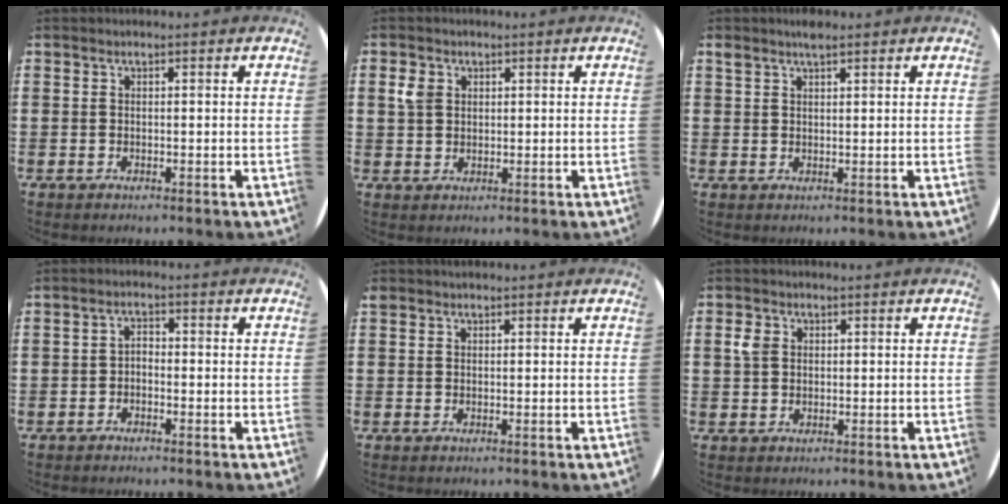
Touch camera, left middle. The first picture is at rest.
{"total": 2.8, "force": [1.4, 2.1, 1.0], "torque": [-0.018, 0.004, 0.026]}
{"total": 2.1, "force": [1.8, 0.6, 1.0], "torque": [-0.021, 0.004, 0.032]}
{"total": 1.1, "force": [-0.8, 0.5, 0.6], "torque": [-0.015, 0.002, -0.017]}
{"total": 0.8, "force": [0.7, 0.3, -0.1], "torque": [0.003, 0.004, 0.013]}
{"total": 2.2, "force": [1.0, 1.7, 1.0], "torque": [-0.016, 0.004, 0.017]}